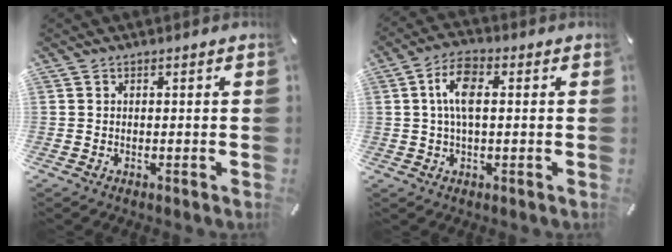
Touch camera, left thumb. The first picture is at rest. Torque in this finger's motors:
{"motor_torque": [0.34, 0.33, 0.48, 0.07, 0.13]}